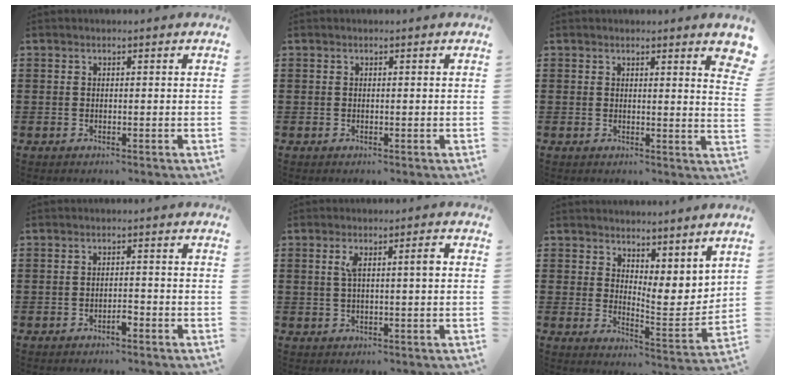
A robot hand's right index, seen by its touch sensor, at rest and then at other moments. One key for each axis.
{"total": 0.0}
{"total": 2.4, "fx": 1.7, "fy": 0.0, "fz": 1.7, "tx": -0.031, "ty": -0.002, "tz": 0.029}
{"total": 1.8, "fx": -1.1, "fy": 0.5, "fz": 1.3, "tx": -0.025, "ty": 0.000, "tz": -0.021}
{"total": 4.0, "fx": 0.9, "fy": 0.7, "fz": 3.8, "tx": -0.065, "ty": 0.002, "tz": 0.009}
{"total": 5.7, "fx": 4.7, "fy": 2.4, "fz": 2.0, "tx": -0.040, "ty": -0.036, "tz": 0.088}